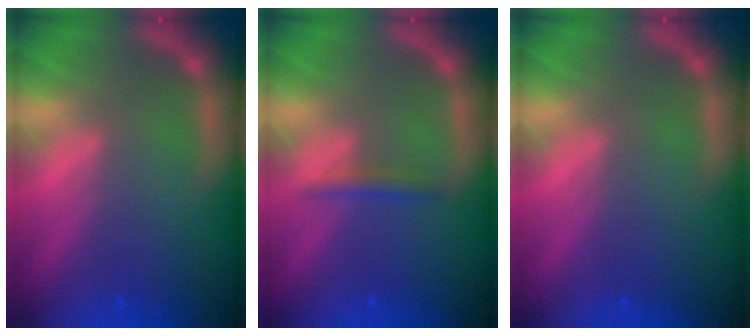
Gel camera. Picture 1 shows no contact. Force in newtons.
{"total": 1.4}
{"total": 0.0}